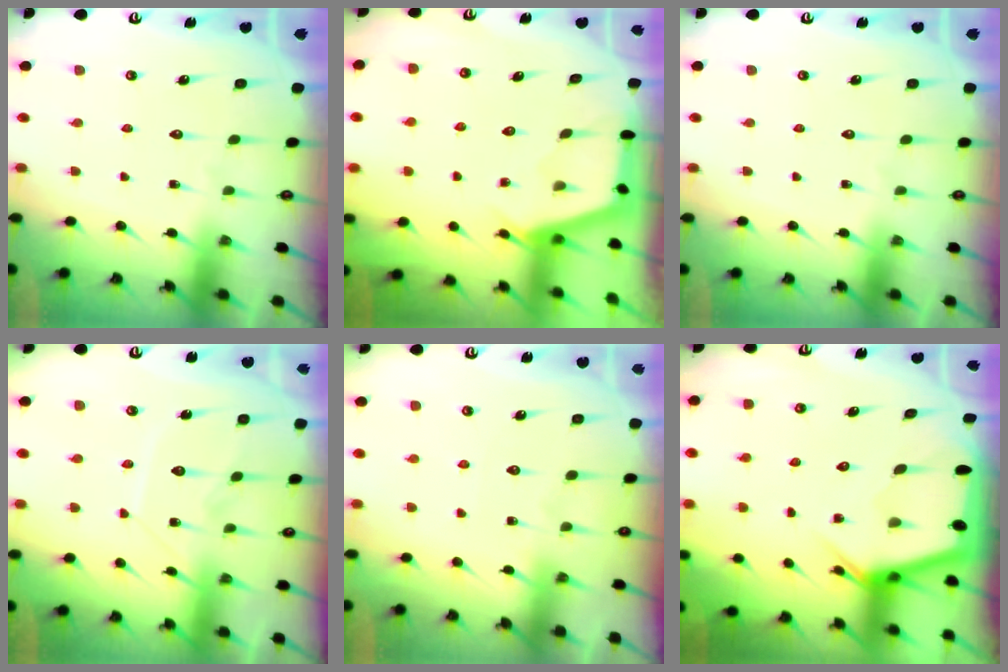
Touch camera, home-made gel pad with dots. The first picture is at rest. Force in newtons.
{"total": 2.9, "press": 2.9, "slide": 0.3}
{"total": 0.0}
{"total": 8.4, "press": 8.4, "slide": 0.1}
{"total": 4.6, "press": 4.6, "slide": 0.6}
{"total": 6.0, "press": 6.0, "slide": 0.5}